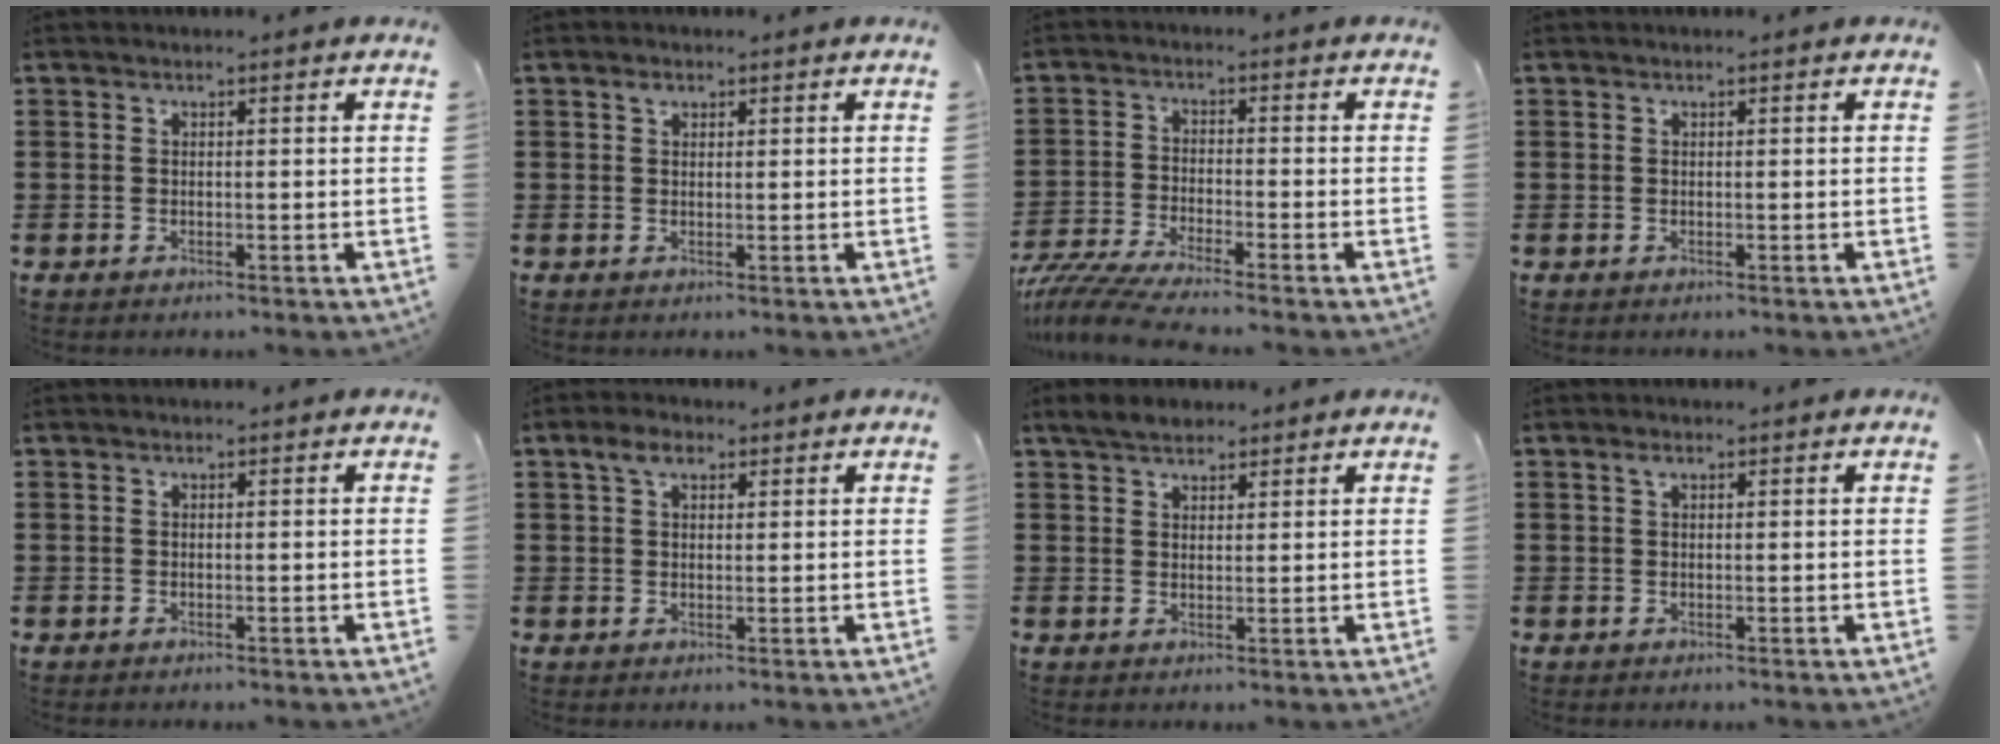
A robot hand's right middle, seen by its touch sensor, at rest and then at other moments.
{"total": 1.2, "force": [0.8, 0.7, 0.6], "torque": [-0.014, 0.003, 0.014]}
{"total": 5.2, "force": [-4.9, -0.3, 1.6], "torque": [-0.056, -0.025, -0.104]}
{"total": 0.0}
{"total": 0.0}
{"total": 3.4, "force": [2.0, 1.7, 2.2], "torque": [-0.048, 0.010, 0.034]}
{"total": 2.7, "force": [2.6, 0.7, 0.5], "torque": [-0.018, 0.004, 0.050]}
{"total": 1.1, "force": [0.6, 0.4, 0.9], "torque": [-0.018, 0.005, 0.010]}